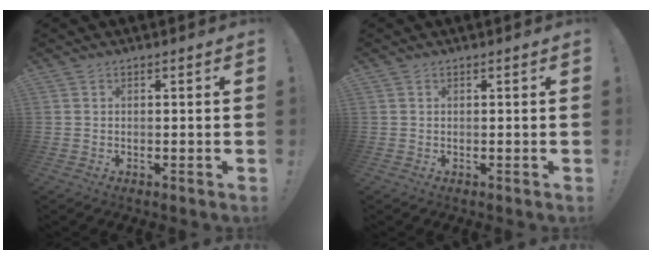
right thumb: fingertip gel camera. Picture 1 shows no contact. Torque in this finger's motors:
{"motor_torque": [-0.05, 0.09, -0.13, 0.13, 0.00]}